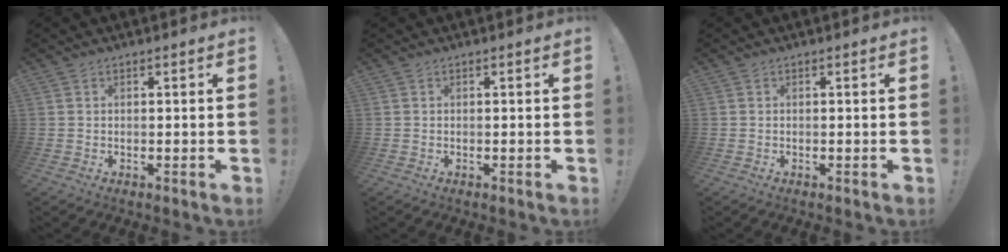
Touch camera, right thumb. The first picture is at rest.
{"total": 0.0}
{"total": 0.0}